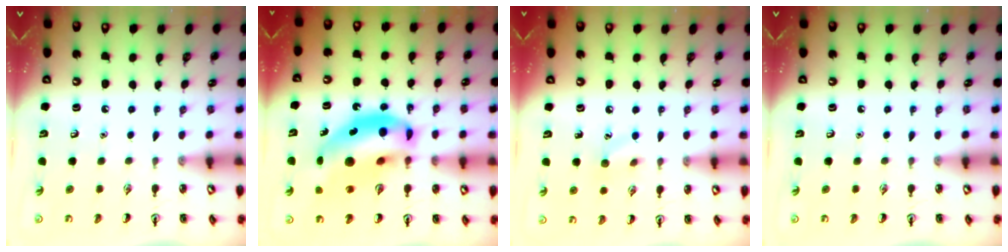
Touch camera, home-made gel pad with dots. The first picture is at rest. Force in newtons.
{"total": 19.1, "press": 18.3, "slide": 5.6}
{"total": 6.6, "press": 6.4, "slide": 1.9}
{"total": 0.0}